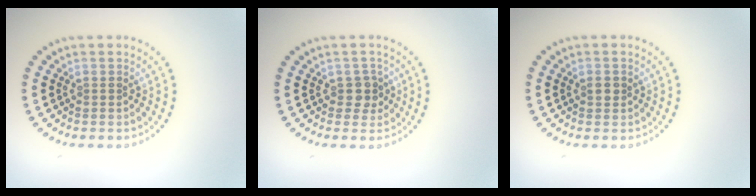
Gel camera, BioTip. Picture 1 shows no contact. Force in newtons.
{"total": 1.7, "press": 1.5, "slide": 0.8}
{"total": 1.0, "press": 0.9, "slide": 0.2}